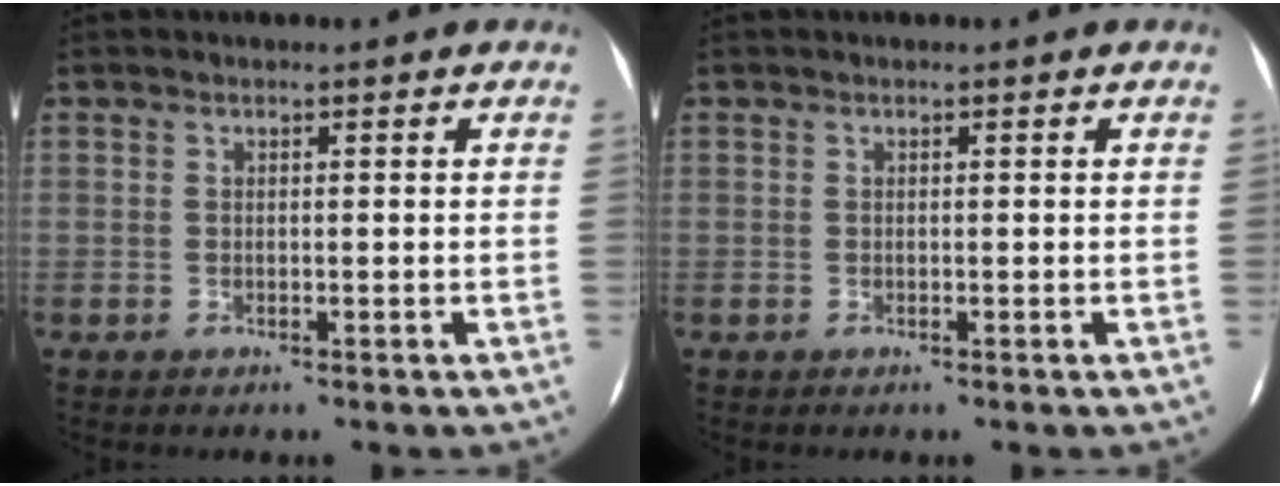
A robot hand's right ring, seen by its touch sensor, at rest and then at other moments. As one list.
[{"total": 0.0}]